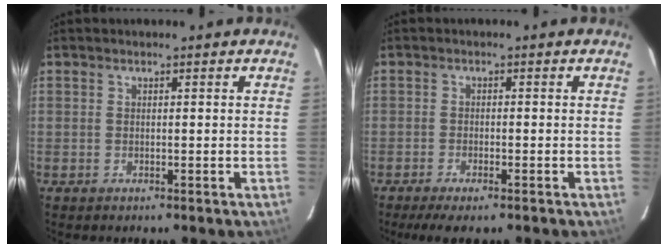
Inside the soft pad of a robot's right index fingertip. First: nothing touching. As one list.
[{"total": 5.3, "force": [-4.1, 1.1, 3.3], "torque": [-0.081, -0.019, -0.070]}]